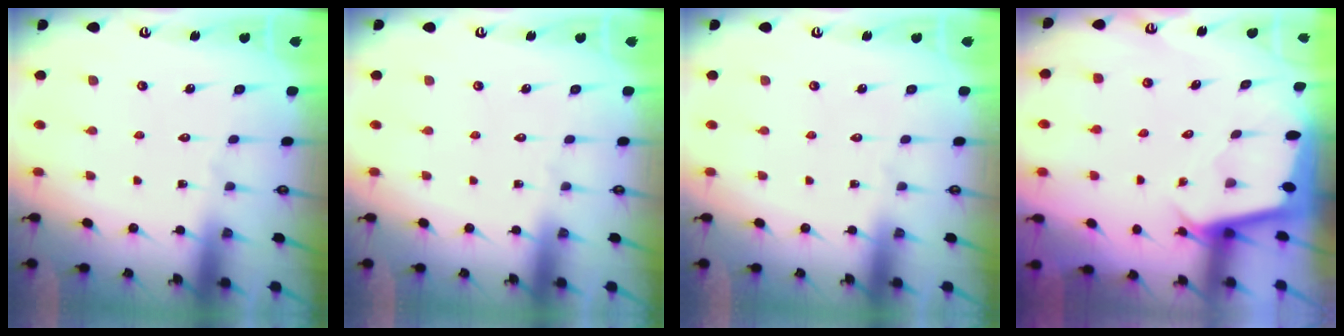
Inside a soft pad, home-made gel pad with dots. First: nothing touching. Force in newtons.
{"total": 0.0}
{"total": 0.0}
{"total": 2.3, "press": 2.3, "slide": 0.1}